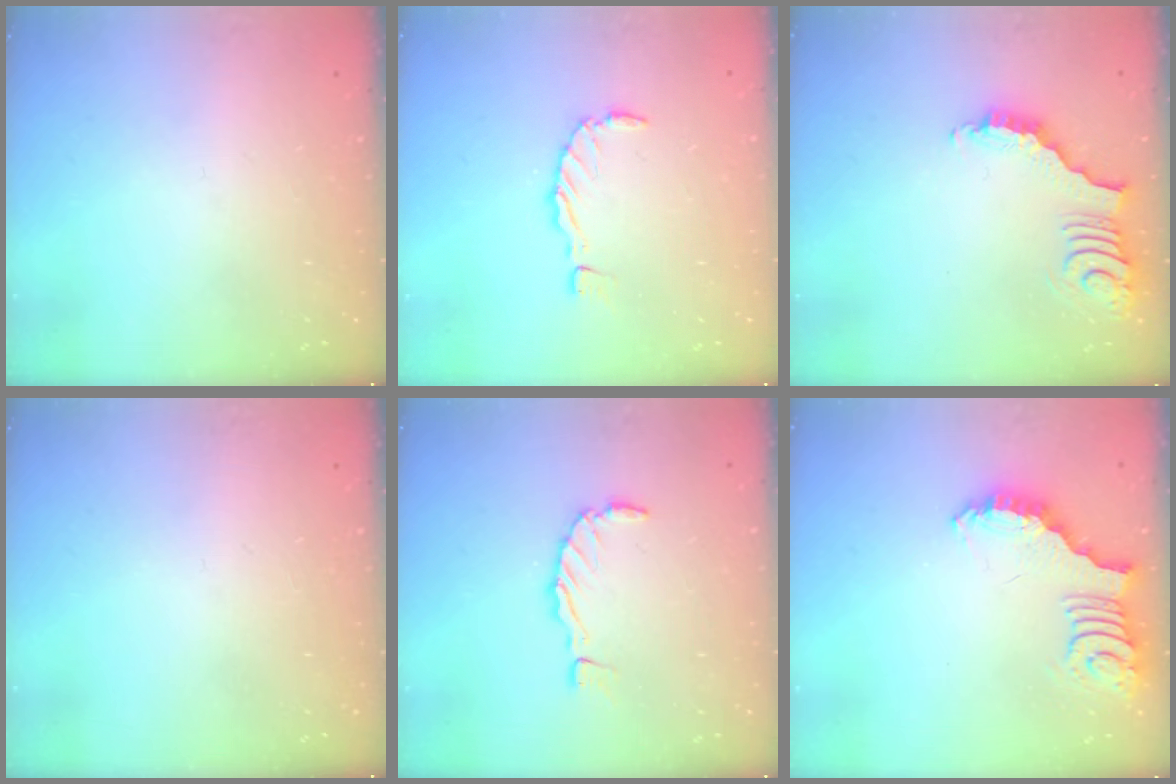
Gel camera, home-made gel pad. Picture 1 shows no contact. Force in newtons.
{"total": 0.0}
{"total": 3.9, "press": 3.9, "slide": 0.7}
{"total": 0.0}
{"total": 1.5, "press": 1.4, "slide": 0.3}
{"total": 2.4, "press": 2.4, "slide": 0.5}